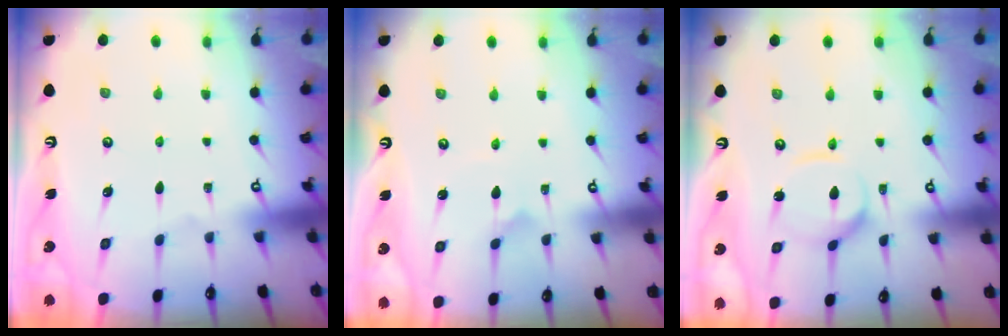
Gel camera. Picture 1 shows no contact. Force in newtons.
{"total": 0.9, "press": 0.9, "slide": 0.0}
{"total": 7.8, "press": 7.7, "slide": 0.6}